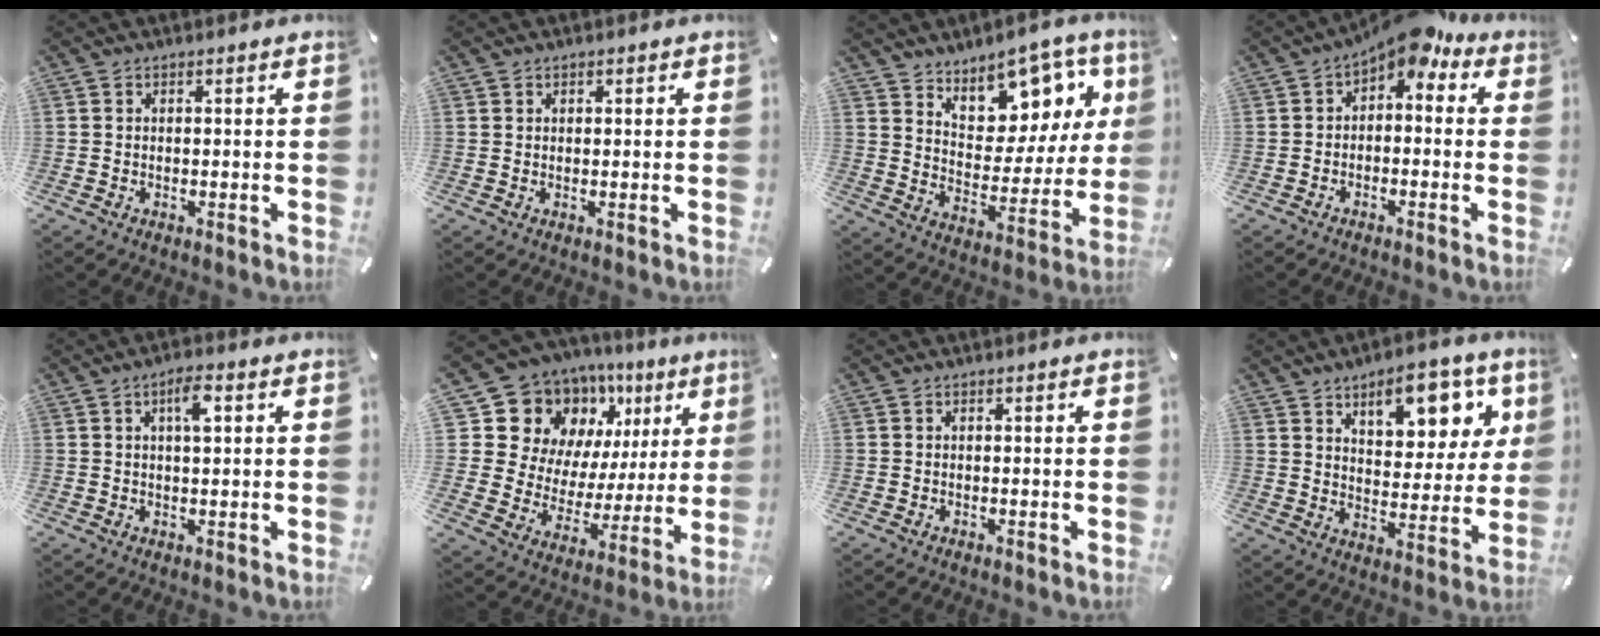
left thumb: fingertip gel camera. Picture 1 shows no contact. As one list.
[{"total": 0.7, "force": [0.4, 0.7, 0.0], "torque": [0.002, 0.003, 0.007]}, {"total": 12.2, "force": [9.2, 7.3, 3.3], "torque": [-0.037, -0.096, 0.166]}, {"total": 5.0, "force": [2.8, 2.8, 3.0], "torque": [-0.056, -0.017, 0.044]}, {"total": 4.3, "force": [1.4, 1.3, 3.8], "torque": [-0.065, 0.002, 0.018]}, {"total": 17.2, "force": [10.0, 12.6, 6.2], "torque": [-0.099, -0.089, 0.194]}, {"total": 0.0}, {"total": 13.5, "force": [7.9, 7.3, 8.1], "torque": [-0.095, -0.045, 0.133]}]